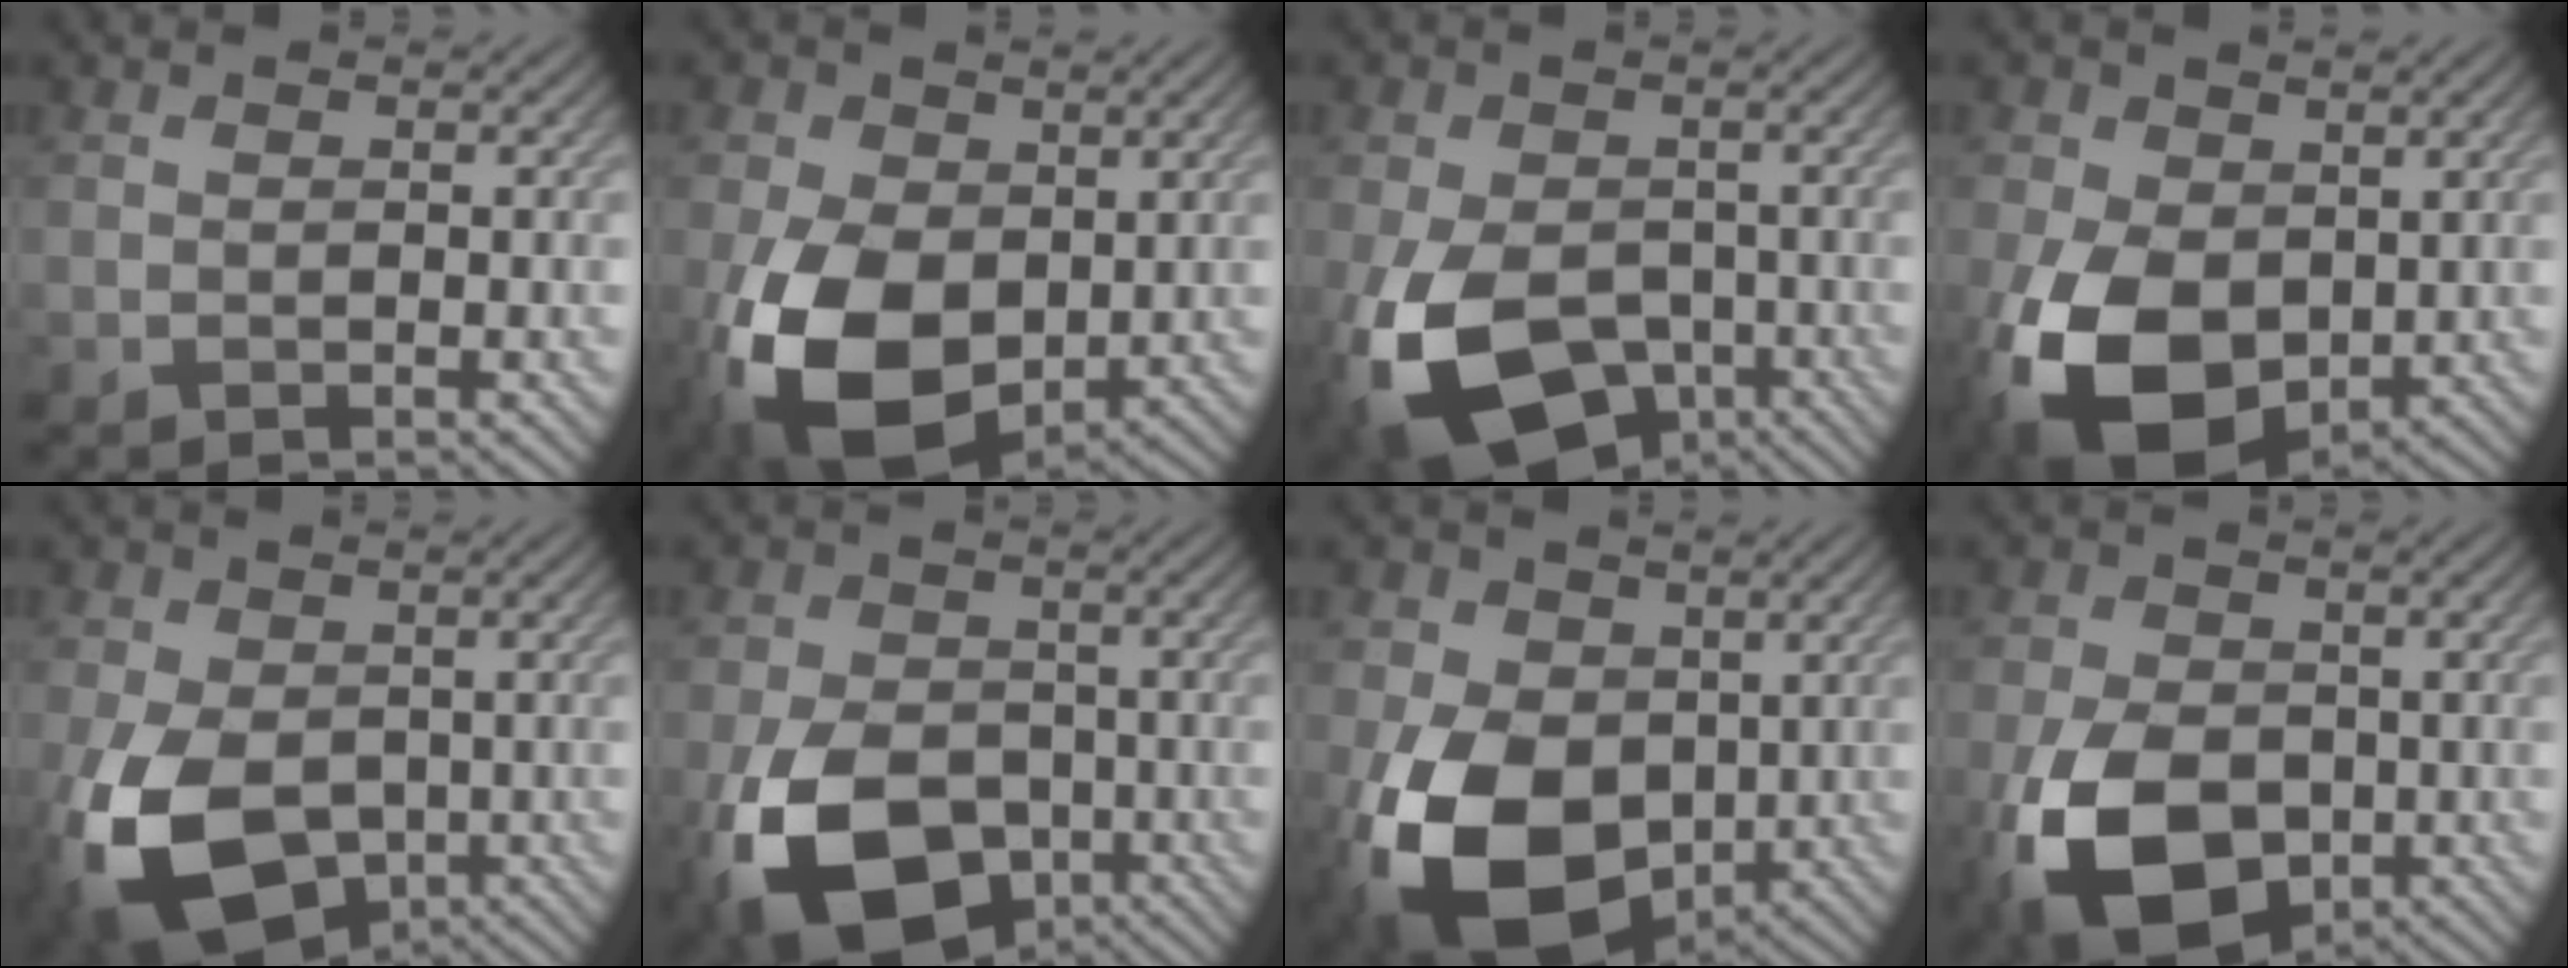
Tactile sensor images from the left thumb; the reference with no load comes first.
{"total": 13.9, "force": [-2.1, 9.3, 10.1], "torque": [-0.242, -0.030, -0.038]}
{"total": 15.7, "force": [-6.0, 10.1, 10.4], "torque": [-0.221, -0.045, -0.095]}
{"total": 13.6, "force": [-2.4, 9.0, 9.8], "torque": [-0.238, -0.024, -0.044]}
{"total": 14.0, "force": [-4.1, 9.1, 9.8], "torque": [-0.230, -0.031, -0.069]}
{"total": 15.1, "force": [-6.0, 9.8, 9.8], "torque": [-0.209, -0.039, -0.106]}
{"total": 15.0, "force": [-3.0, 10.4, 10.5], "torque": [-0.239, -0.018, -0.060]}
{"total": 13.2, "force": [-4.2, 8.6, 9.1], "torque": [-0.212, -0.028, -0.080]}